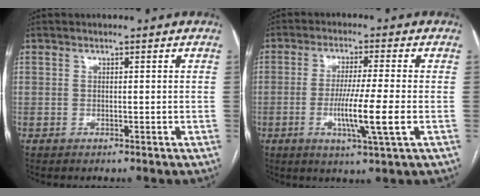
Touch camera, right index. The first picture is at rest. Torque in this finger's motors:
{"motor_torque": [1.85, 0.28, 0.66, 0.17]}